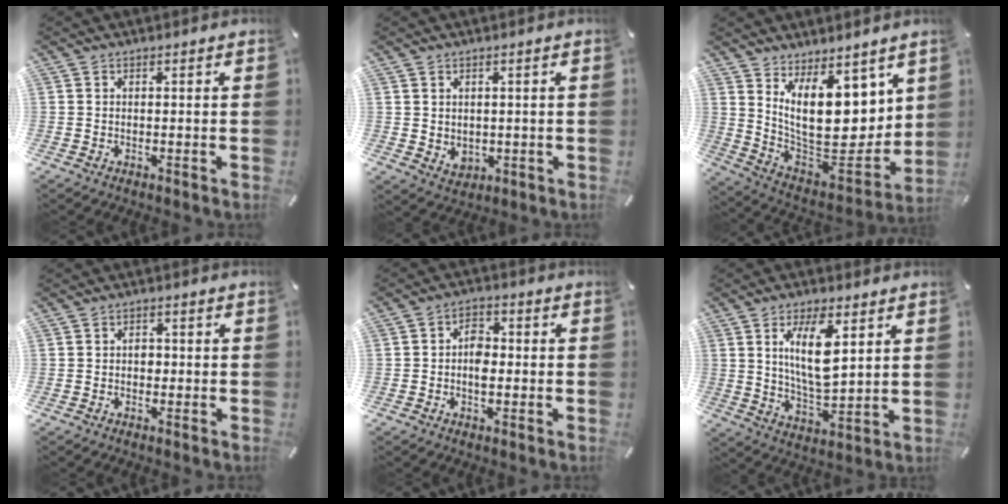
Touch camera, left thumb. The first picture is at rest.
{"total": 3.0, "force": [1.1, 2.8, 0.2], "torque": [0.008, -0.007, 0.018]}
{"total": 19.7, "force": [7.7, 11.2, 14.2], "torque": [-0.250, -0.081, 0.145]}
{"total": 1.5, "force": [-0.2, 1.3, 0.8], "torque": [-0.016, 0.006, -0.007]}
{"total": 5.0, "force": [-0.7, 3.3, 3.6], "torque": [-0.050, 0.005, -0.015]}
{"total": 12.3, "force": [4.6, 5.2, 10.2], "torque": [-0.192, -0.015, 0.073]}